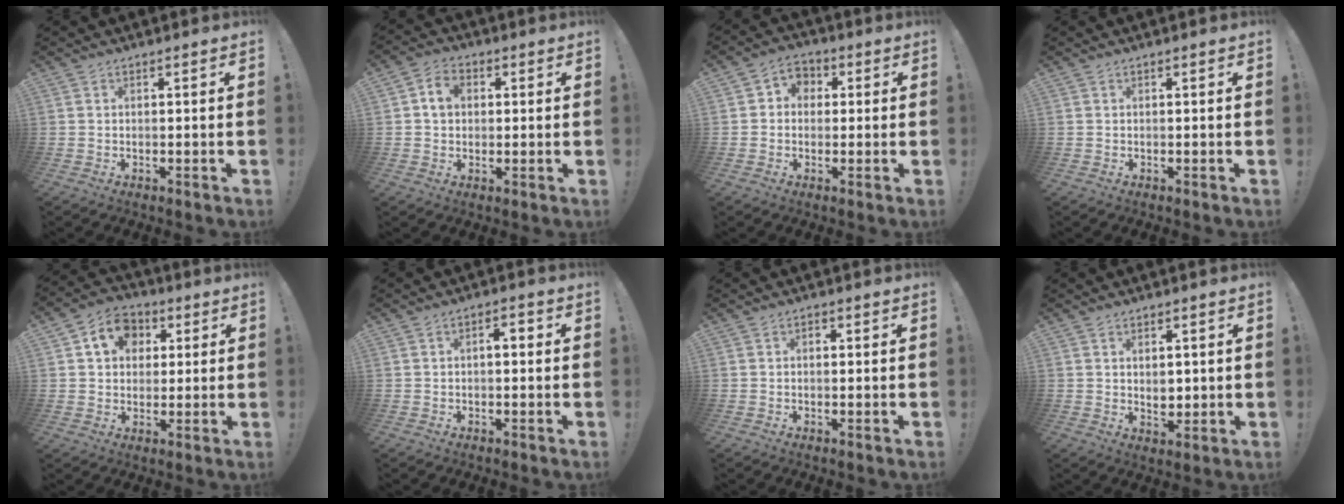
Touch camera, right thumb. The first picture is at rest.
{"total": 6.1, "force": [1.3, 4.9, 3.3], "torque": [-0.048, 0.005, 0.024]}
{"total": 5.2, "force": [-0.3, 4.7, 2.2], "torque": [-0.029, 0.012, -0.003]}
{"total": 0.0}
{"total": 10.3, "force": [3.4, 8.5, 4.8], "torque": [-0.068, -0.005, 0.066]}
{"total": 3.0, "force": [-0.3, 1.4, 2.6], "torque": [-0.035, 0.007, -0.011]}
{"total": 0.7, "force": [-0.3, 0.6, 0.3], "torque": [-0.003, 0.002, -0.007]}
{"total": 3.7, "force": [0.9, 2.6, 2.4], "torque": [-0.019, -0.008, 0.012]}